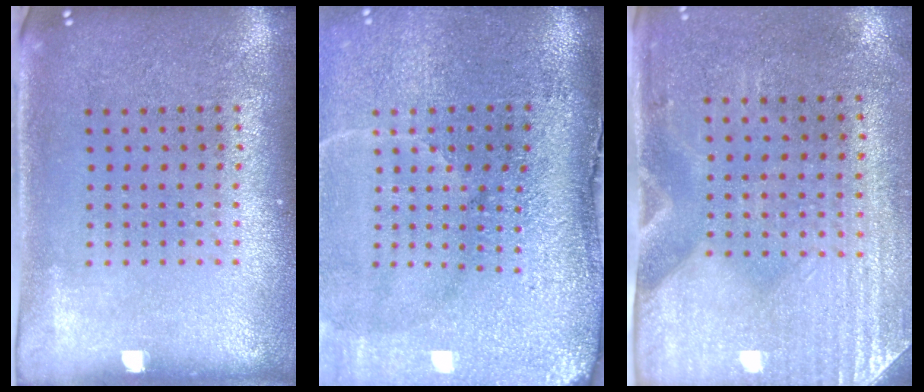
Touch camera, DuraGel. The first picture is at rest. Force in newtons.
{"total": 5.0, "press": 4.1, "slide": 2.9}
{"total": 2.9, "press": 2.5, "slide": 1.5}